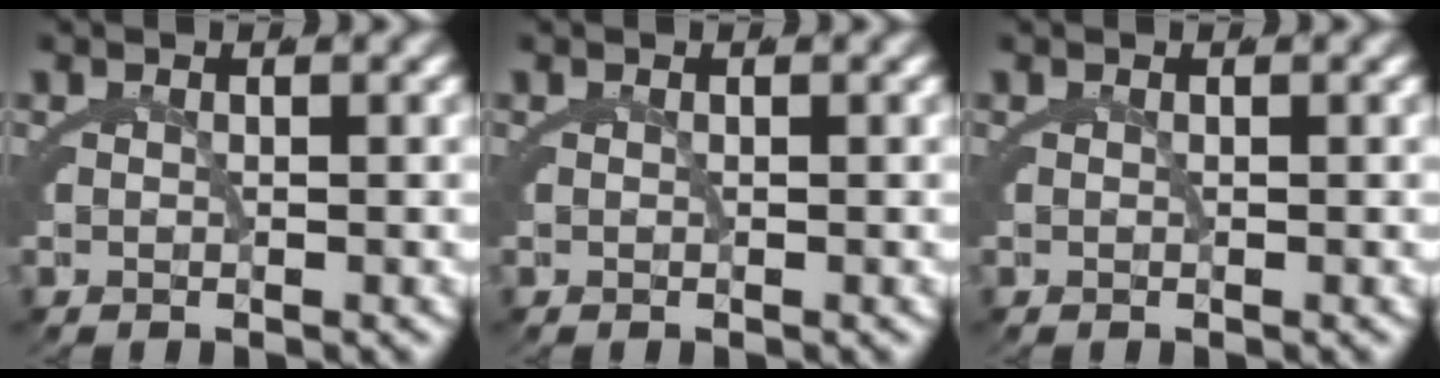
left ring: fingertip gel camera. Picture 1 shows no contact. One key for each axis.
{"total": 0.0}
{"total": 0.0}